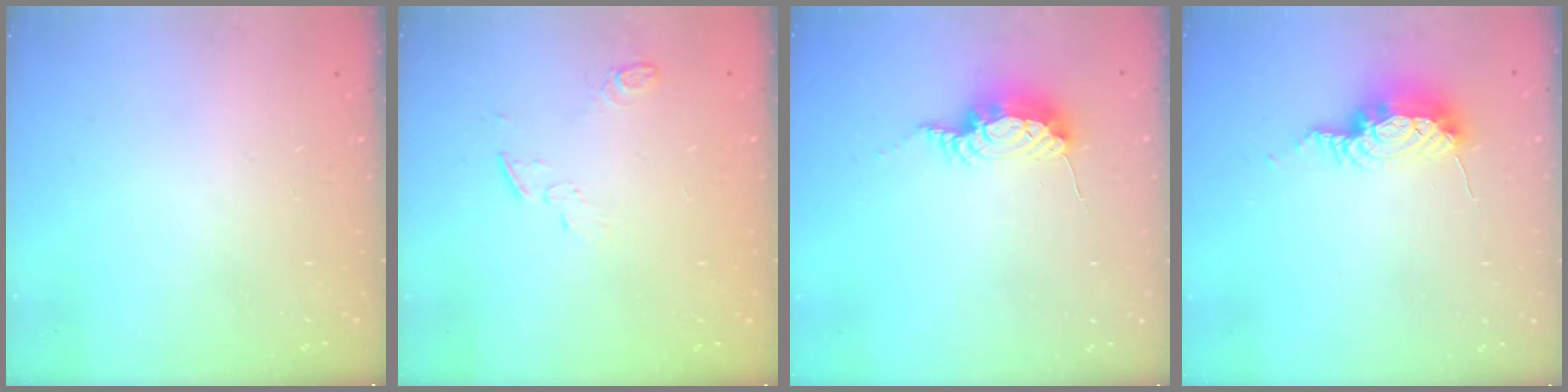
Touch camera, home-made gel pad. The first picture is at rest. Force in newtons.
{"total": 4.7, "press": 4.7, "slide": 0.6}
{"total": 8.5, "press": 8.5, "slide": 1.0}
{"total": 8.3, "press": 8.1, "slide": 1.6}